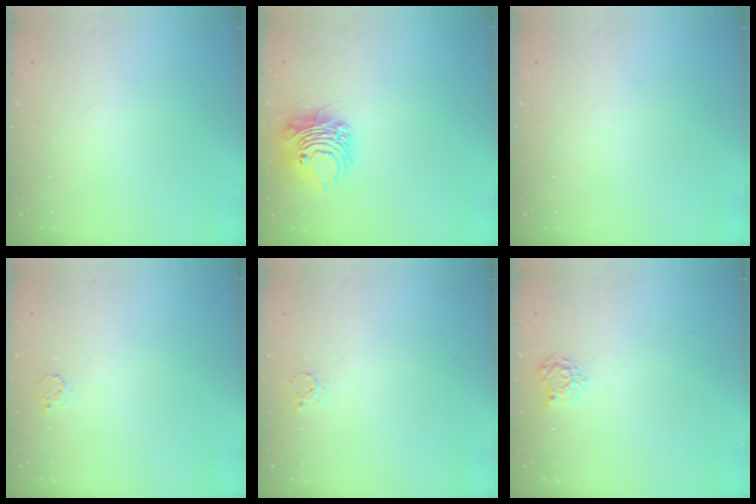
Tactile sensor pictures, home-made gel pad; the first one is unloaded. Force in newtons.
{"total": 8.9, "press": 8.8, "slide": 1.5}
{"total": 0.0}
{"total": 2.4, "press": 2.4, "slide": 0.3}
{"total": 3.2, "press": 3.2, "slide": 0.2}
{"total": 4.4, "press": 4.4, "slide": 0.5}